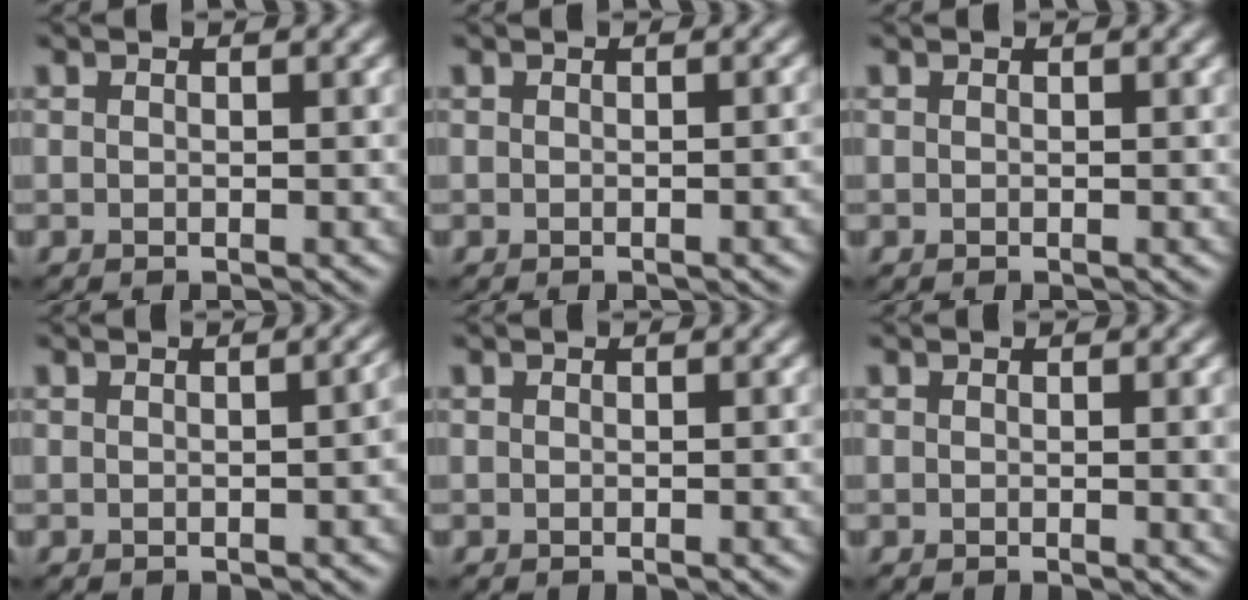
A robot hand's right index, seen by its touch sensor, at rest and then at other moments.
{"total": 1.0, "force": [-0.2, 0.2, 0.9], "torque": [-0.007, 0.002, -0.004]}
{"total": 0.0}
{"total": 2.6, "force": [-0.3, 1.1, 2.4], "torque": [-0.015, 0.007, 0.002]}
{"total": 0.7, "force": [-0.1, 0.1, 0.7], "torque": [-0.006, 0.001, -0.002]}
{"total": 2.2, "force": [0.1, 0.6, 2.2], "torque": [-0.021, -0.001, -0.001]}